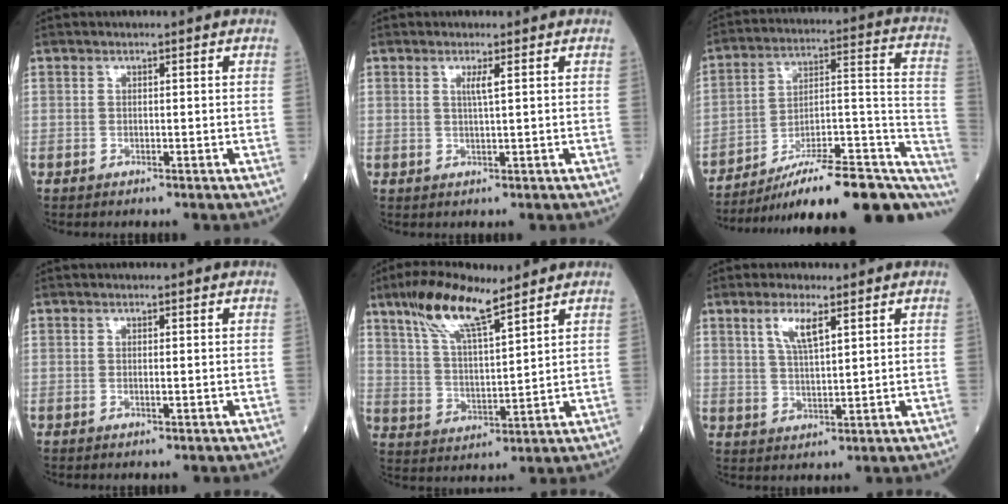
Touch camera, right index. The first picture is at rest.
{"total": 1.7, "force": [0.6, -0.3, 1.5], "torque": [-0.031, -0.004, 0.012]}
{"total": 26.0, "force": [-19.4, 5.2, 16.5], "torque": [-0.160, 0.023, -0.285]}
{"total": 0.7, "force": [-0.1, 0.0, 0.7], "torque": [-0.015, -0.003, -0.001]}
{"total": 11.3, "force": [7.9, 2.0, 7.8], "torque": [-0.157, 0.010, 0.149]}
{"total": 5.1, "force": [2.7, 1.0, 4.2], "torque": [-0.087, 0.001, 0.054]}